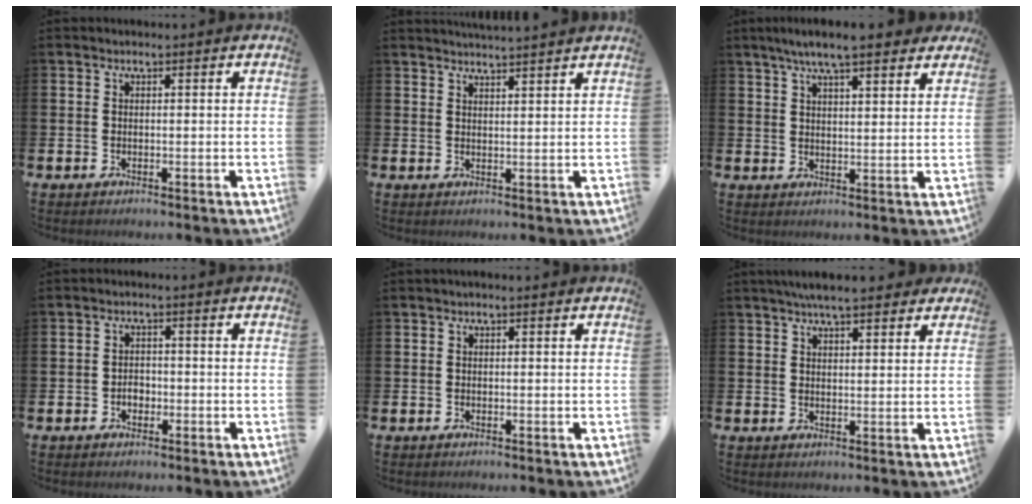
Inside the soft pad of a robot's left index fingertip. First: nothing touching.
{"total": 2.8, "force": [2.8, -0.5, -0.1], "torque": [0.002, -0.017, 0.050]}
{"total": 6.9, "force": [6.1, 1.1, 3.1], "torque": [-0.059, -0.019, 0.108]}
{"total": 1.9, "force": [-0.6, 1.5, 1.1], "torque": [-0.008, 0.000, -0.016]}
{"total": 0.0}
{"total": 4.9, "force": [4.4, 1.0, 2.0], "torque": [-0.032, -0.014, 0.077]}